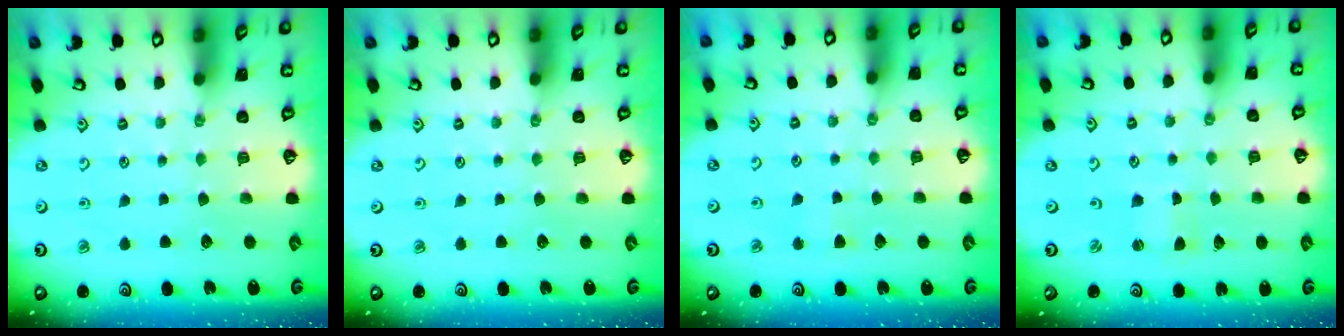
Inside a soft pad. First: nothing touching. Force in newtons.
{"total": 0.0}
{"total": 2.7, "press": 2.6, "slide": 0.5}
{"total": 0.8, "press": 0.8, "slide": 0.0}